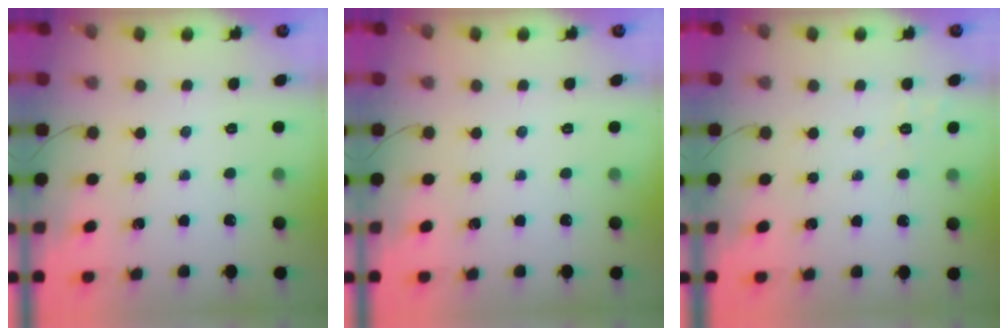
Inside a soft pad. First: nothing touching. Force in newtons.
{"total": 0.0}
{"total": 2.1, "press": 1.2, "slide": 1.8}